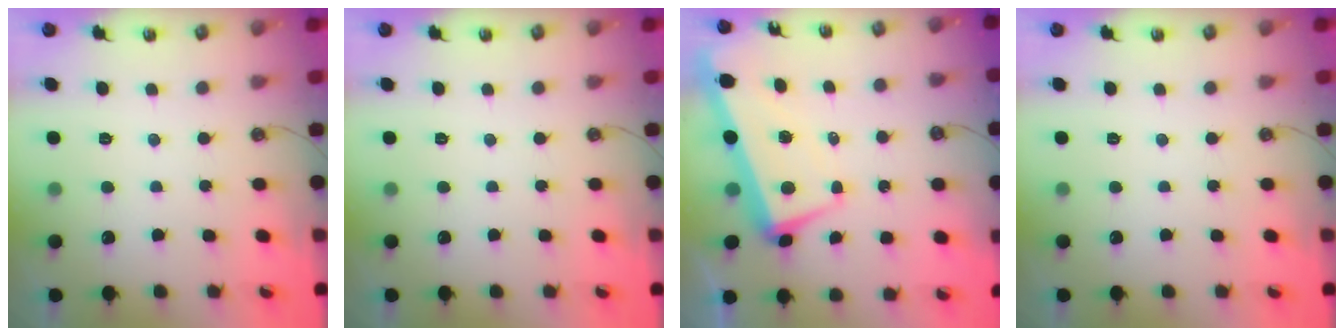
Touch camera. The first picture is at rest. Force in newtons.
{"total": 0.0}
{"total": 3.4, "press": 2.7, "slide": 2.1}
{"total": 0.0}